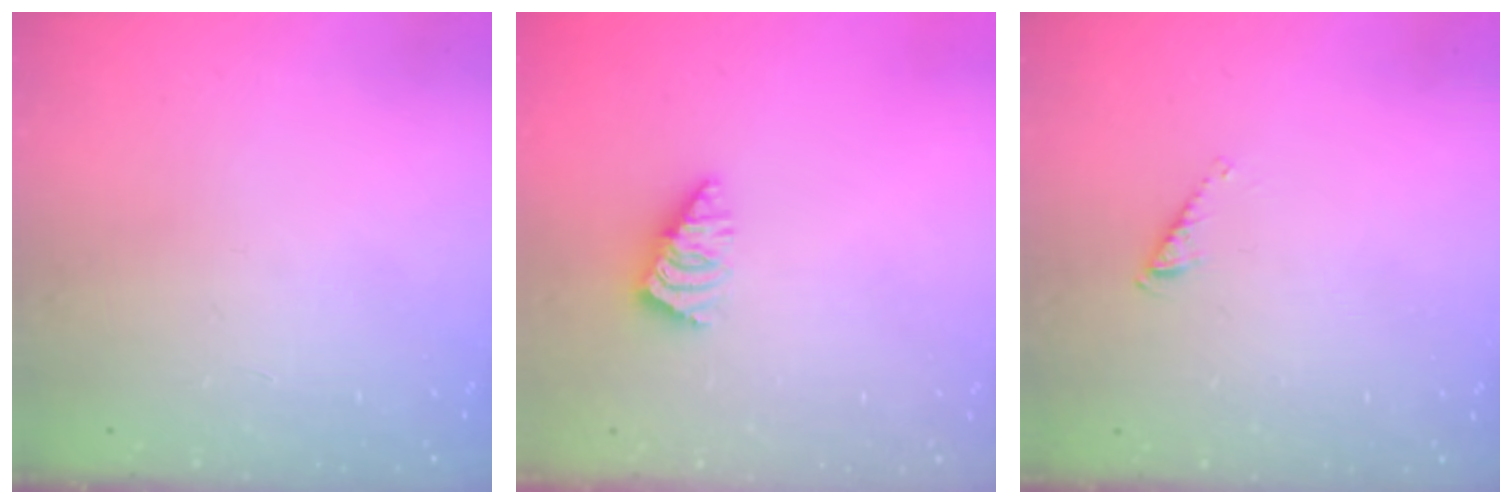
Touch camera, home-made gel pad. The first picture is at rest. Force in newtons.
{"total": 1.5, "press": 1.5, "slide": 0.3}
{"total": 2.8, "press": 2.8, "slide": 0.5}